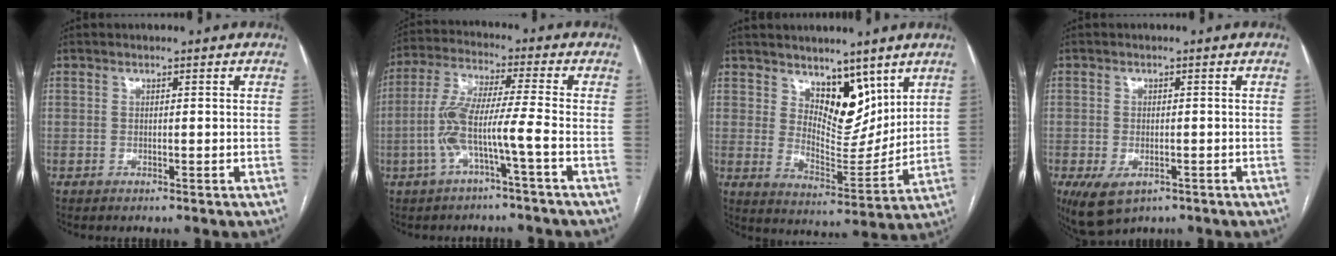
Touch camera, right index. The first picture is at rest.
{"total": 8.4, "force": [-3.0, -0.3, 7.8], "torque": [-0.170, 0.021, -0.060]}
{"total": 8.8, "force": [5.9, 4.4, 4.8], "torque": [-0.071, -0.010, 0.110]}
{"total": 5.6, "force": [-2.9, 3.2, 3.6], "torque": [-0.069, -0.009, -0.036]}